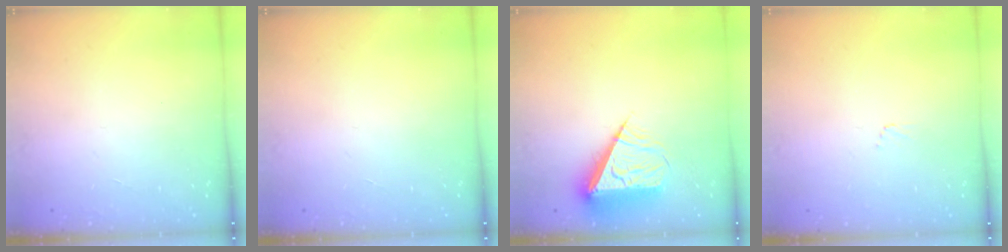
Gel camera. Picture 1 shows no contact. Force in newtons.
{"total": 0.0}
{"total": 8.8, "press": 8.7, "slide": 0.4}
{"total": 3.5, "press": 3.5, "slide": 0.4}